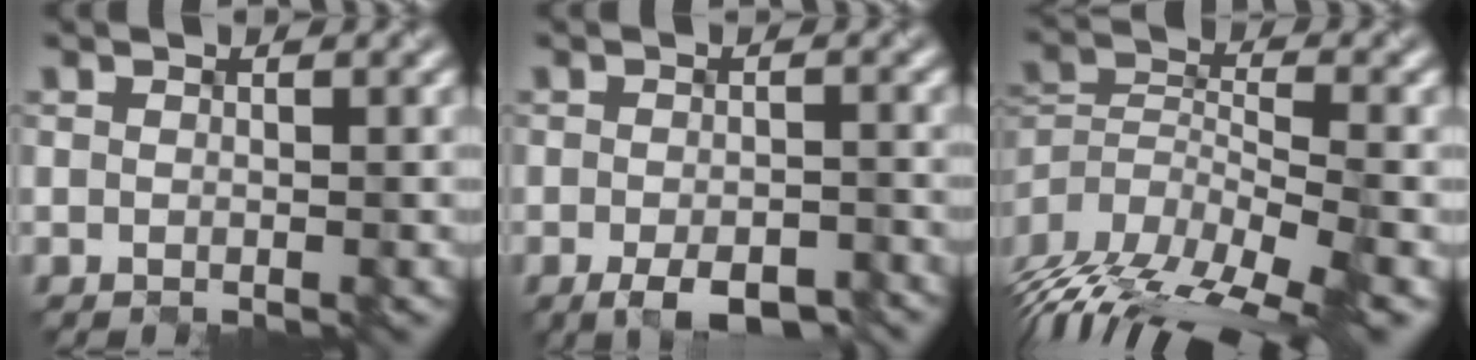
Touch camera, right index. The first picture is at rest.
{"total": 3.8, "force": [-2.4, 1.4, 2.5], "torque": [-0.038, -0.004, -0.033]}
{"total": 13.5, "force": [-9.9, 5.7, 7.1], "torque": [-0.127, 0.000, -0.138]}